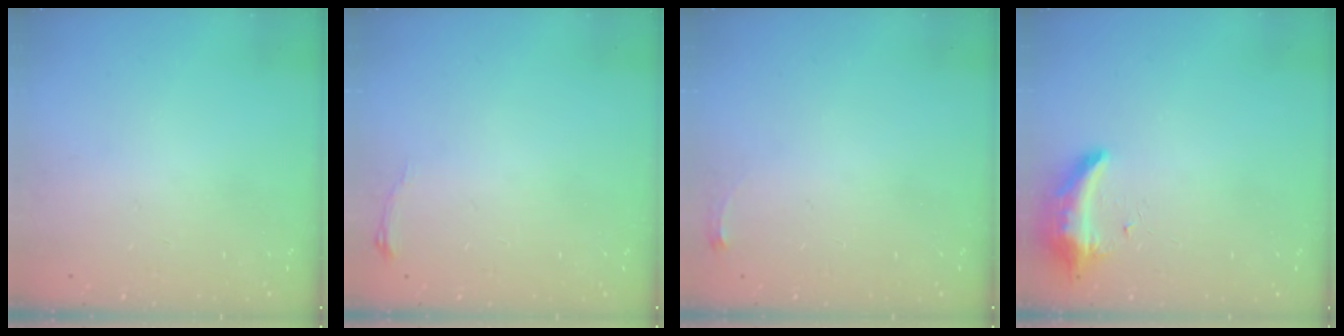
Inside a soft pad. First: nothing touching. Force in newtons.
{"total": 3.1, "press": 3.1, "slide": 0.5}
{"total": 2.8, "press": 2.8, "slide": 0.4}
{"total": 8.6, "press": 8.6, "slide": 1.1}